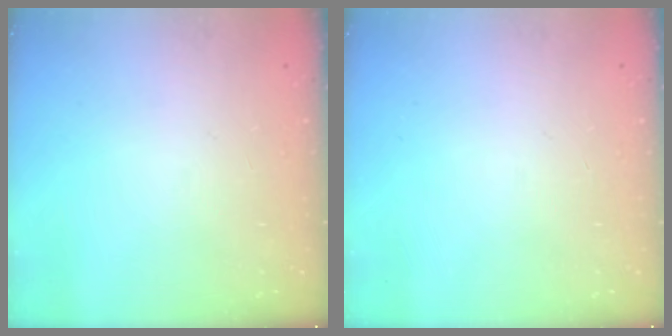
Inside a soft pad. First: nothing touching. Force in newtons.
{"total": 0.0}